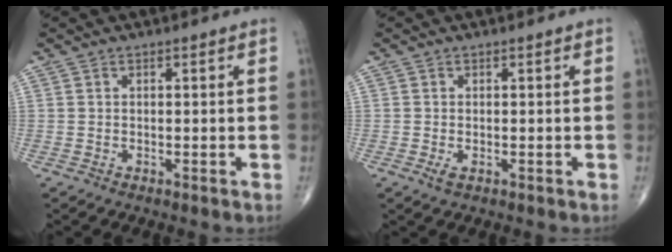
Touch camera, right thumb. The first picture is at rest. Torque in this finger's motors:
{"motor_torque": [0.75, 0.42, 0.00, -0.09, 0.00]}